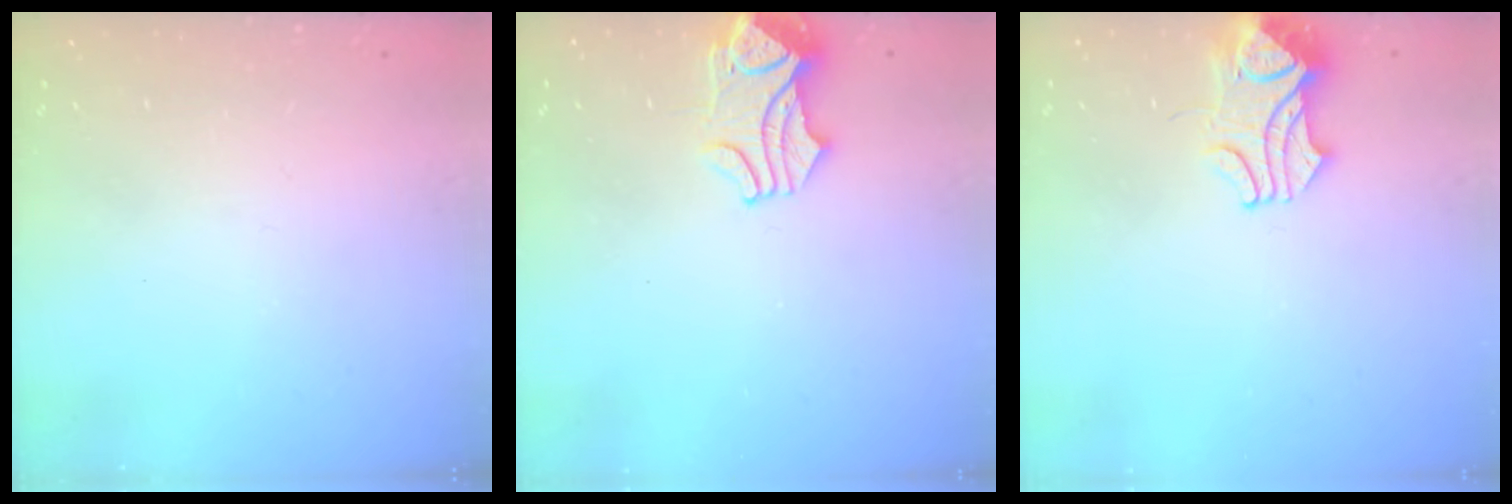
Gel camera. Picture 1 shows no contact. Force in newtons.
{"total": 1.6, "press": 1.1, "slide": 1.1}
{"total": 3.2, "press": 3.2, "slide": 0.5}